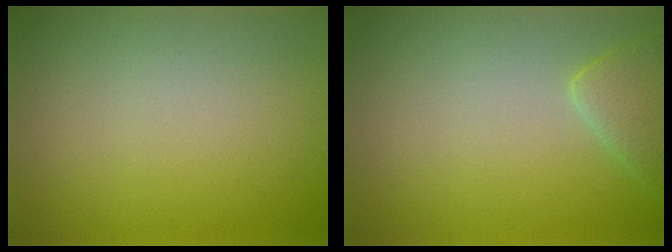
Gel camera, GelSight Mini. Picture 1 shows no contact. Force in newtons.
{"total": 2.9, "press": 2.9, "slide": 0.2}